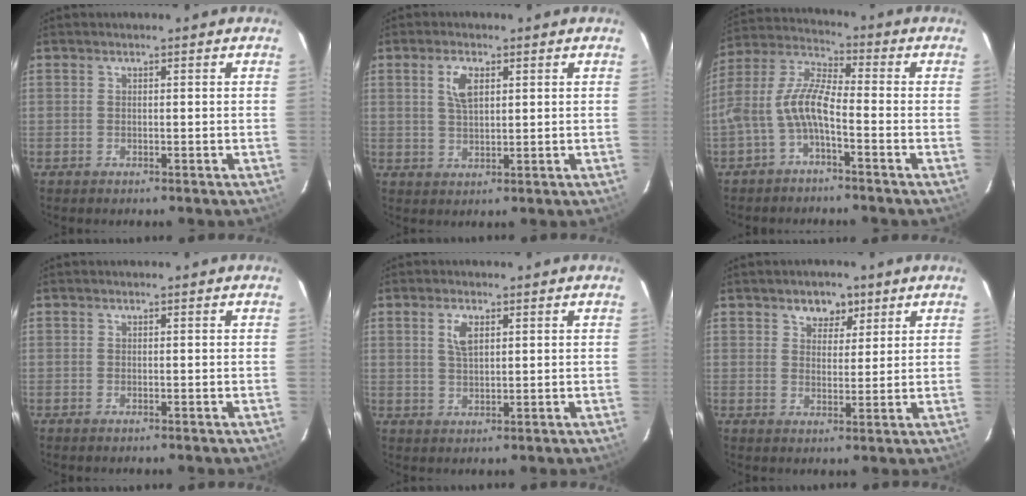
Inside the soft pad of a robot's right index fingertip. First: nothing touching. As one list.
[{"total": 4.5, "force": [1.7, 2.1, 3.5], "torque": [-0.066, 0.006, 0.034]}, {"total": 8.5, "force": [-3.3, 2.5, 7.5], "torque": [-0.175, 0.015, -0.065]}, {"total": 0.0}, {"total": 3.5, "force": [1.4, 1.6, 2.8], "torque": [-0.053, 0.003, 0.028]}, {"total": 4.8, "force": [2.9, 3.3, 1.9], "torque": [-0.018, 0.001, 0.045]}]